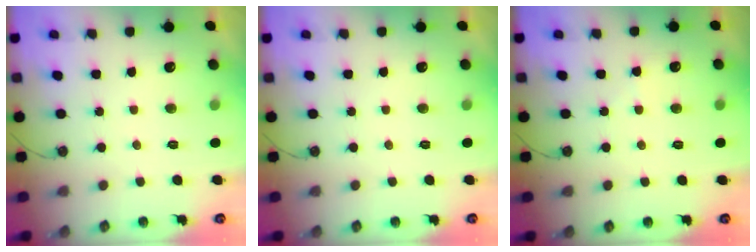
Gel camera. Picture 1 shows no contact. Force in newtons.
{"total": 0.0}
{"total": 4.1, "press": 4.0, "slide": 0.6}